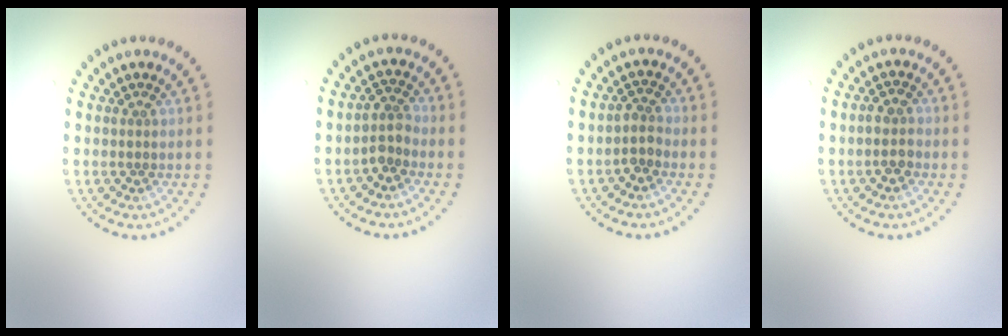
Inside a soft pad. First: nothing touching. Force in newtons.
{"total": 2.0, "press": 1.5, "slide": 1.2}
{"total": 1.6, "press": 1.2, "slide": 1.0}
{"total": 1.8, "press": 1.7, "slide": 0.6}